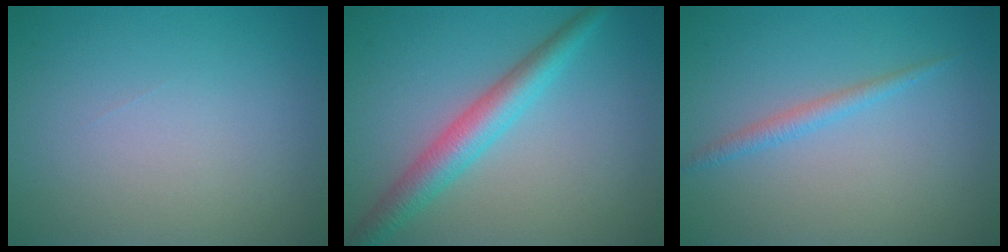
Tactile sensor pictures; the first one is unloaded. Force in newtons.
{"total": 4.2, "press": 4.2, "slide": 0.1}
{"total": 1.4, "press": 1.4, "slide": 0.1}